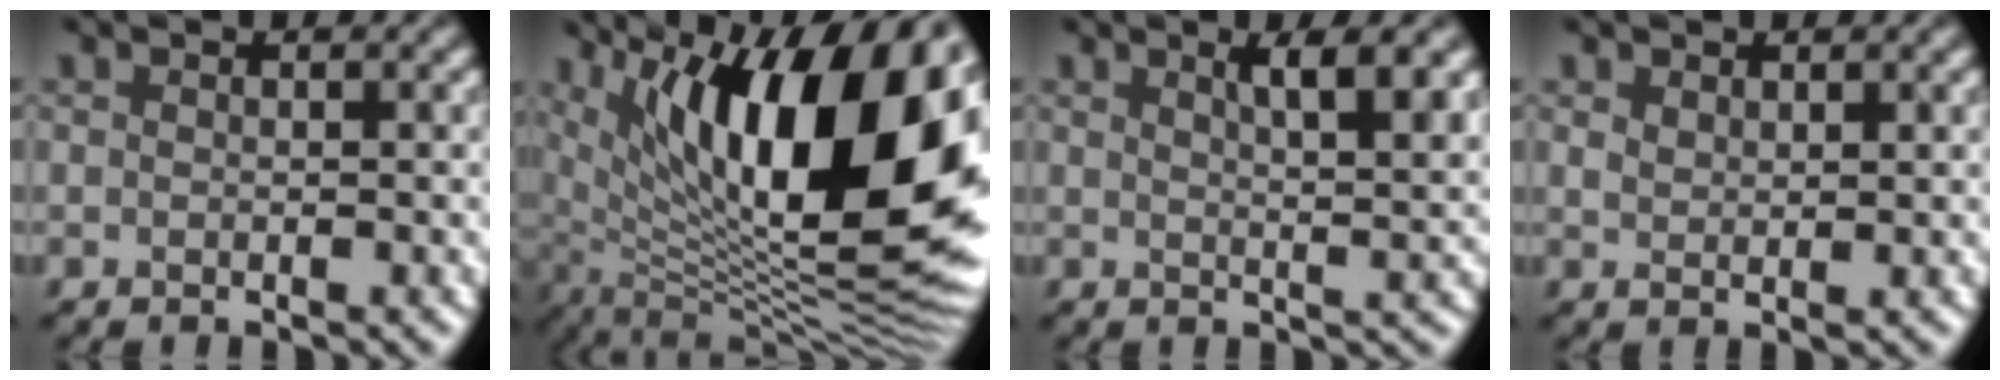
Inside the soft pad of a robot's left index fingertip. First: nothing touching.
{"total": 17.9, "force": [5.9, 7.4, 15.2], "torque": [-0.213, 0.011, 0.100]}
{"total": 4.5, "force": [2.2, 1.3, 3.8], "torque": [-0.048, -0.002, 0.031]}
{"total": 1.2, "force": [0.9, 0.5, 0.6], "torque": [-0.014, -0.003, 0.019]}